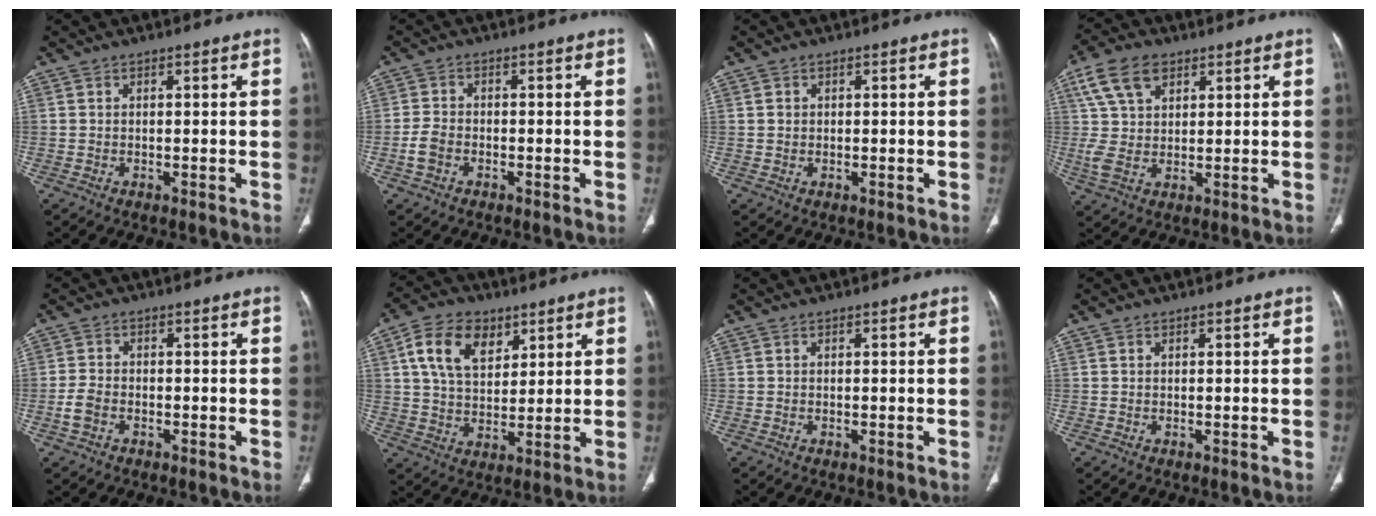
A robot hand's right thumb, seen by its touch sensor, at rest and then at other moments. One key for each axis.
{"total": 3.4, "fx": -1.5, "fy": 2.3, "fz": 2.0, "tx": -0.046, "ty": 0.010, "tz": -0.029}
{"total": 1.1, "fx": 0.2, "fy": 1.0, "fz": 0.3, "tx": -0.002, "ty": 0.003, "tz": 0.005}
{"total": 9.7, "fx": 4.7, "fy": 5.8, "fz": 6.3, "tx": -0.119, "ty": -0.003, "tz": 0.091}
{"total": 3.3, "fx": -1.4, "fy": 2.1, "fz": 2.0, "tx": -0.047, "ty": 0.010, "tz": -0.027}
{"total": 11.8, "fx": 5.1, "fy": 7.6, "fz": 7.4, "tx": -0.112, "ty": -0.013, "tz": 0.095}
{"total": 0.0}
{"total": 0.0}